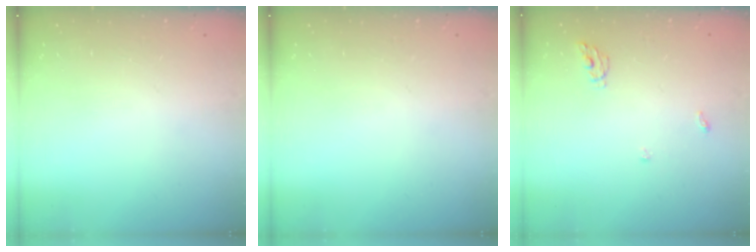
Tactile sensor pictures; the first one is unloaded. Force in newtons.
{"total": 0.0}
{"total": 4.6, "press": 4.6, "slide": 0.5}